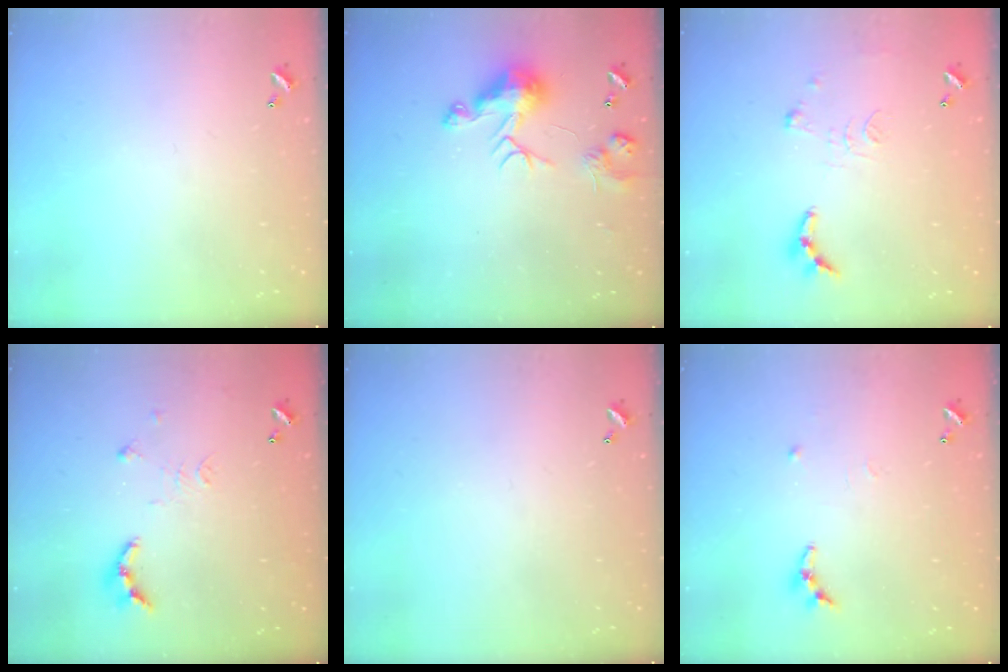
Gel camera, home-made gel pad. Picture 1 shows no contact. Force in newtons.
{"total": 8.3, "press": 8.3, "slide": 0.7}
{"total": 8.3, "press": 8.3, "slide": 0.6}
{"total": 9.3, "press": 9.2, "slide": 0.9}
{"total": 0.0}
{"total": 6.1, "press": 6.1, "slide": 0.3}